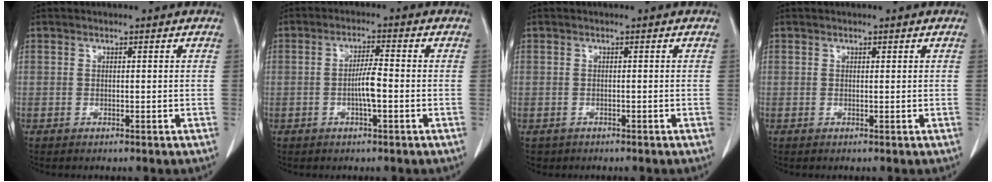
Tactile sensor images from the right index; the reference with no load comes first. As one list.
[{"total": 3.8, "force": [-0.8, 0.3, 3.7], "torque": [-0.070, 0.005, -0.014]}, {"total": 1.3, "force": [-0.7, 1.1, 0.1], "torque": [-0.012, 0.001, -0.005]}, {"total": 0.0}]